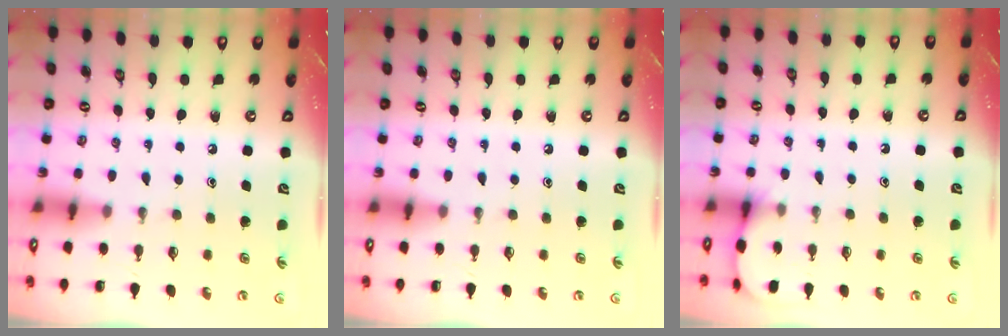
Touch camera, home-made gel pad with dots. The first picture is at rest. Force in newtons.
{"total": 0.0}
{"total": 3.3, "press": 3.3, "slide": 0.3}